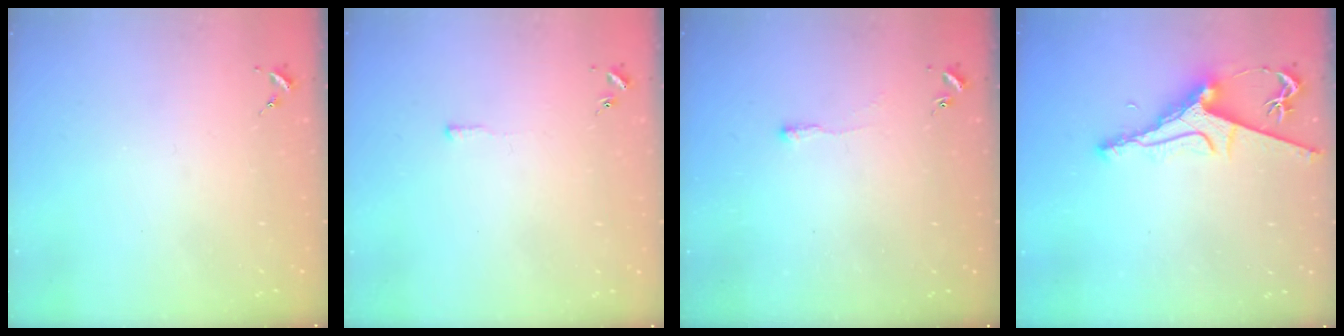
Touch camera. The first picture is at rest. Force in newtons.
{"total": 2.9, "press": 2.9, "slide": 0.5}
{"total": 2.5, "press": 2.5, "slide": 0.5}
{"total": 8.3, "press": 8.2, "slide": 1.2}